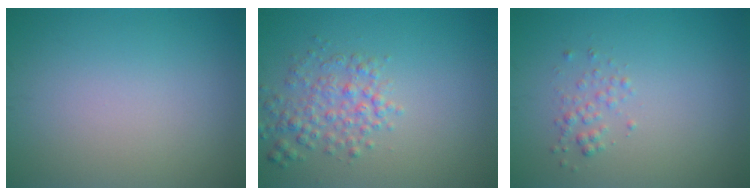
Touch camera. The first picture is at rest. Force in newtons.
{"total": 3.1, "press": 3.1, "slide": 0.2}
{"total": 1.2, "press": 1.2, "slide": 0.1}